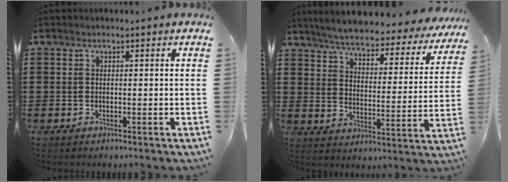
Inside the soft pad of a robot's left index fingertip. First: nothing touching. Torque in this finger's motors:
{"motor_torque": [1.86, -0.28, 1.05, 0.21]}